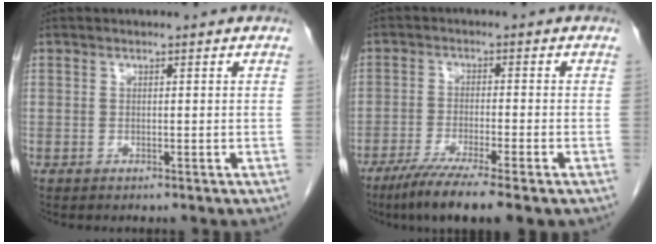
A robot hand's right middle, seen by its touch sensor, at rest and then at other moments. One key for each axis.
{"total": 8.3, "fx": -5.9, "fy": -0.1, "fz": 5.9, "tx": -0.102, "ty": -0.023, "tz": -0.097}